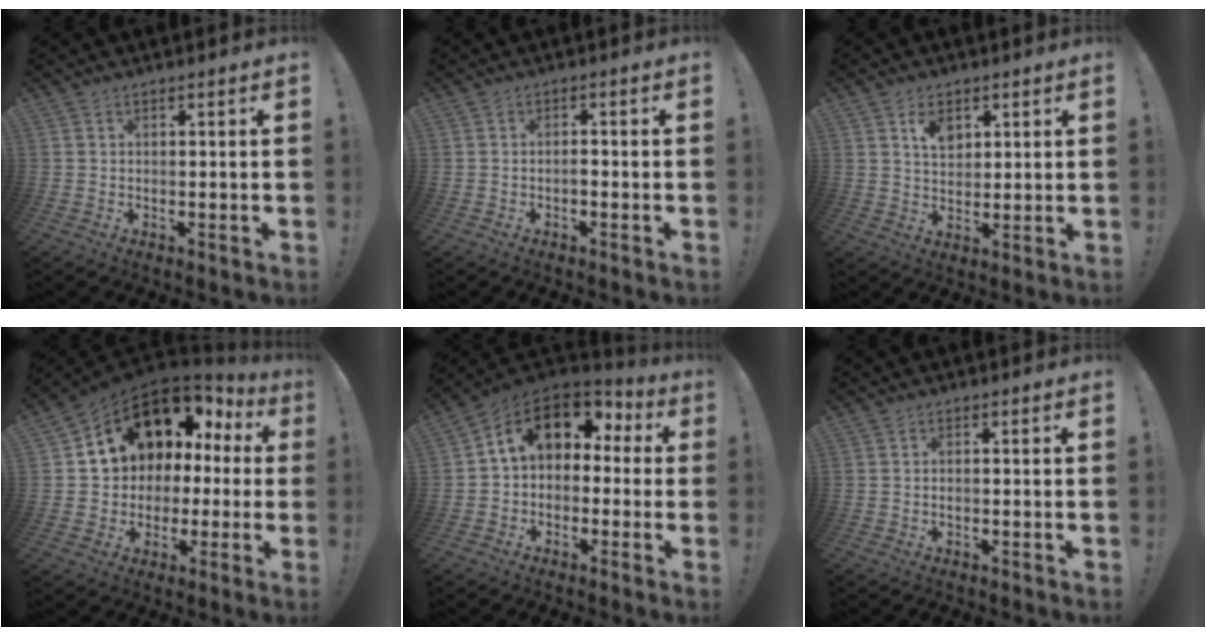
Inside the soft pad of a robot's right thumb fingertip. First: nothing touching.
{"total": 1.0, "force": [-0.7, 0.3, 0.6], "torque": [-0.010, 0.001, -0.014]}
{"total": 5.9, "force": [2.9, 3.8, 3.5], "torque": [-0.053, -0.007, 0.050]}
{"total": 11.9, "force": [5.8, 8.5, 5.9], "torque": [-0.099, -0.045, 0.114]}
{"total": 11.0, "force": [3.1, 7.6, 7.3], "torque": [-0.117, 0.001, 0.056]}
{"total": 0.5, "force": [-0.2, 0.1, 0.5], "torque": [-0.009, 0.001, -0.004]}